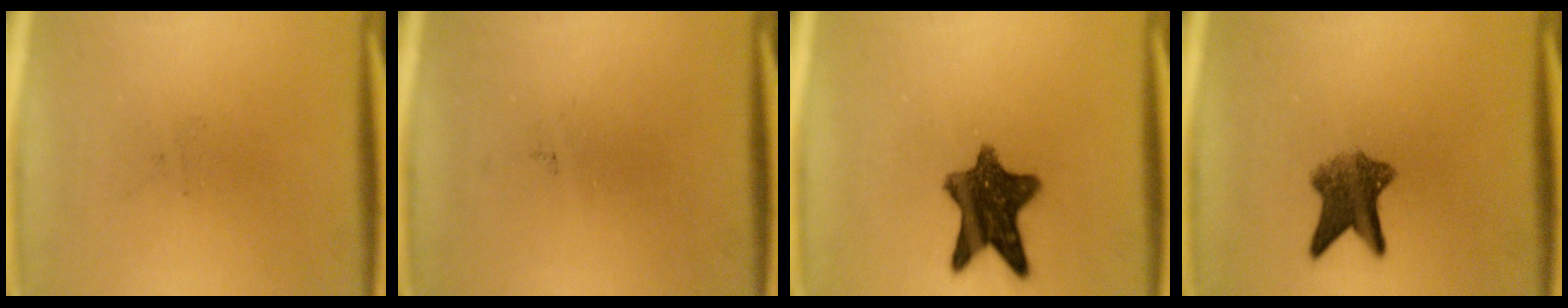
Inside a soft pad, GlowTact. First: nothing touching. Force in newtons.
{"total": 0.0}
{"total": 10.6}
{"total": 6.5}